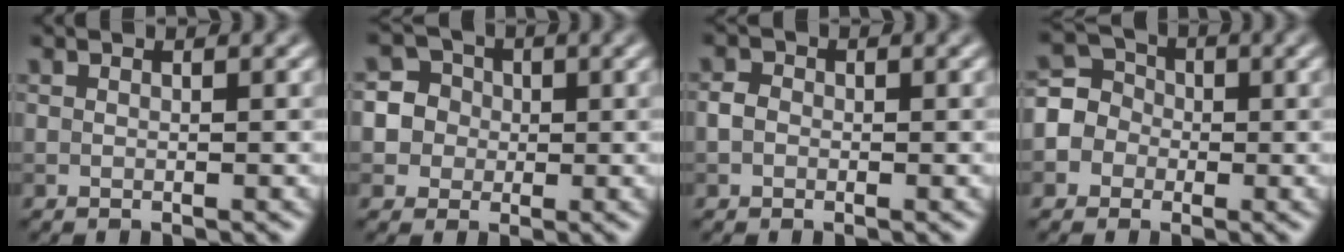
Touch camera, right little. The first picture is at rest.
{"total": 6.2, "force": [0.3, 5.9, 1.8], "torque": [-0.020, 0.036, -0.013]}
{"total": 1.3, "force": [-0.4, 1.1, 0.6], "torque": [-0.009, 0.000, -0.013]}
{"total": 4.3, "force": [-1.0, 4.1, 0.8], "torque": [0.008, 0.021, -0.036]}